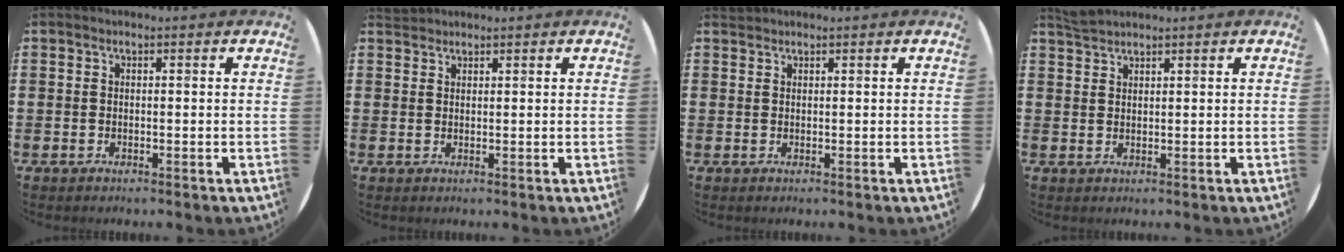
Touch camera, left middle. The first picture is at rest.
{"total": 1.1, "force": [1.0, 0.2, -0.2], "torque": [0.004, 0.002, 0.020]}
{"total": 0.6, "force": [0.6, 0.0, -0.2], "torque": [0.004, 0.003, 0.011]}
{"total": 1.8, "force": [1.8, 0.0, 0.0], "torque": [-0.004, 0.001, 0.035]}